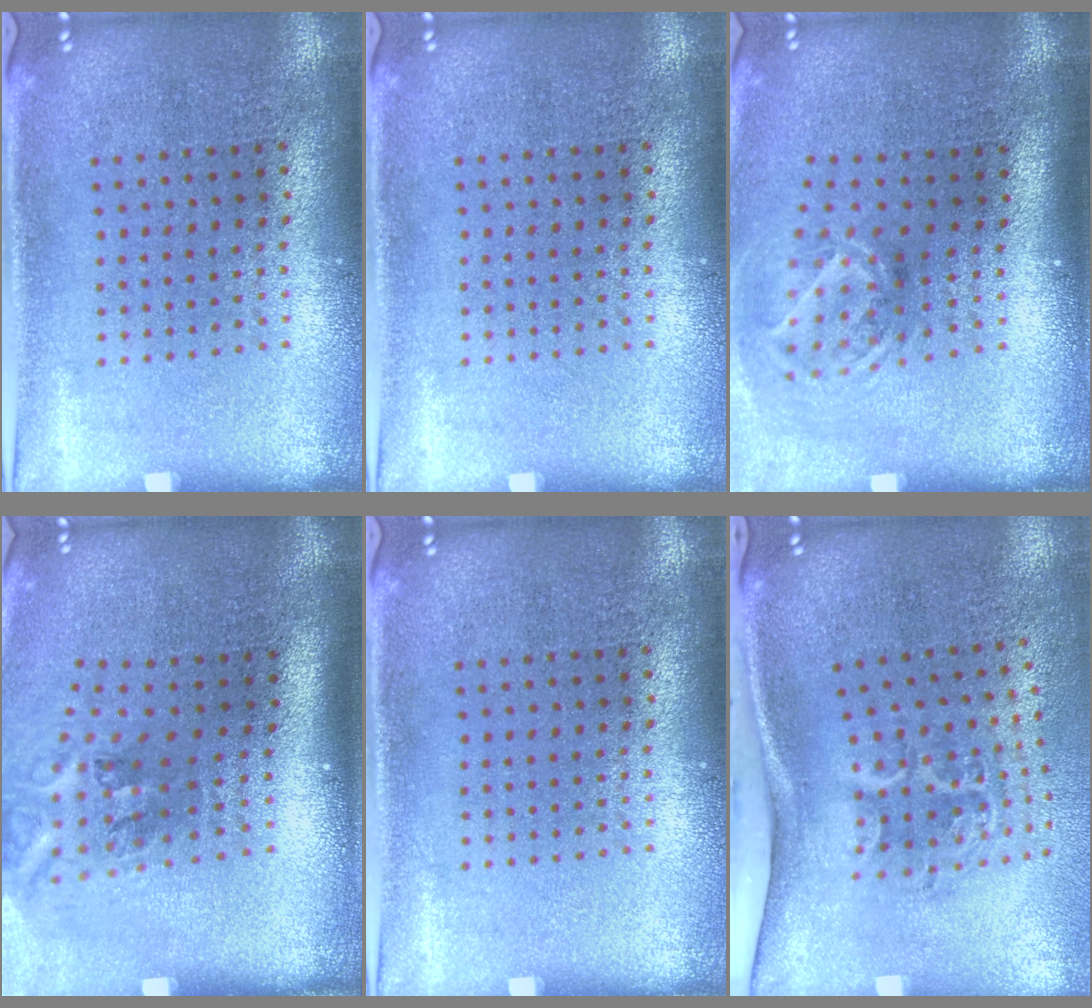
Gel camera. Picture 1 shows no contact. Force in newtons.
{"total": 0.0}
{"total": 1.9, "press": 1.3, "slide": 1.5}
{"total": 2.2, "press": 1.3, "slide": 1.8}
{"total": 0.0}
{"total": 2.2, "press": 1.4, "slide": 1.7}